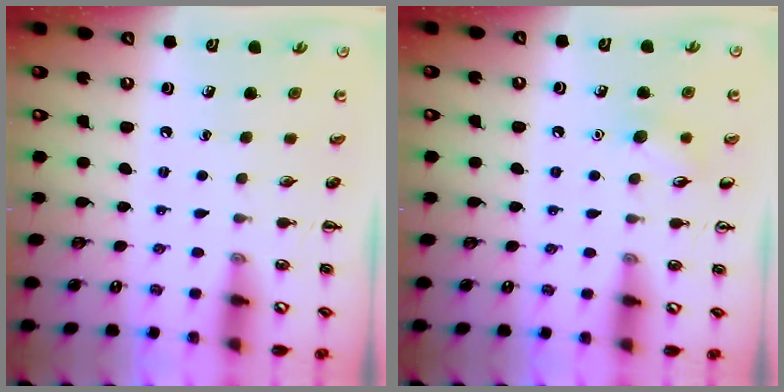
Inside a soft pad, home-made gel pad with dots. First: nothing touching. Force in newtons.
{"total": 6.5, "press": 6.3, "slide": 1.7}